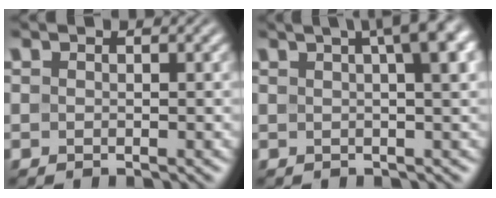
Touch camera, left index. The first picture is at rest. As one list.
[{"total": 6.7, "force": [2.6, 1.8, 5.9], "torque": [-0.045, 0.027, 0.024]}]